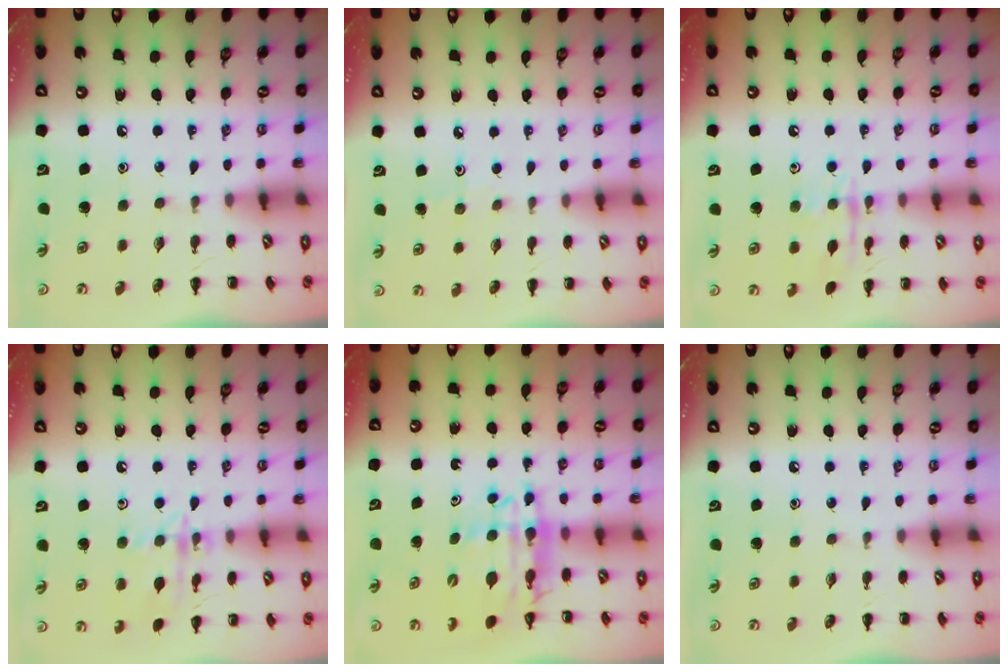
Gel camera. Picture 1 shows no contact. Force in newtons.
{"total": 2.9, "press": 2.7, "slide": 1.2}
{"total": 10.3, "press": 10.3, "slide": 0.6}
{"total": 11.8, "press": 11.8, "slide": 0.5}
{"total": 12.2, "press": 11.5, "slide": 4.0}
{"total": 0.0}